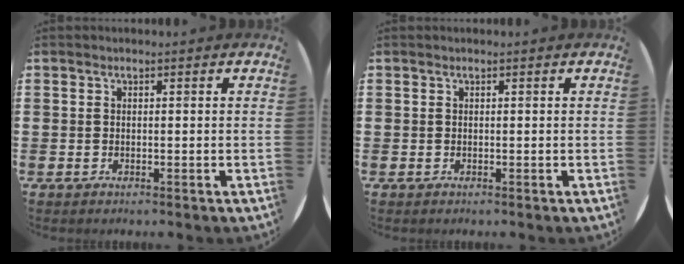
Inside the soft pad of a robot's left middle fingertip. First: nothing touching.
{"total": 0.0}